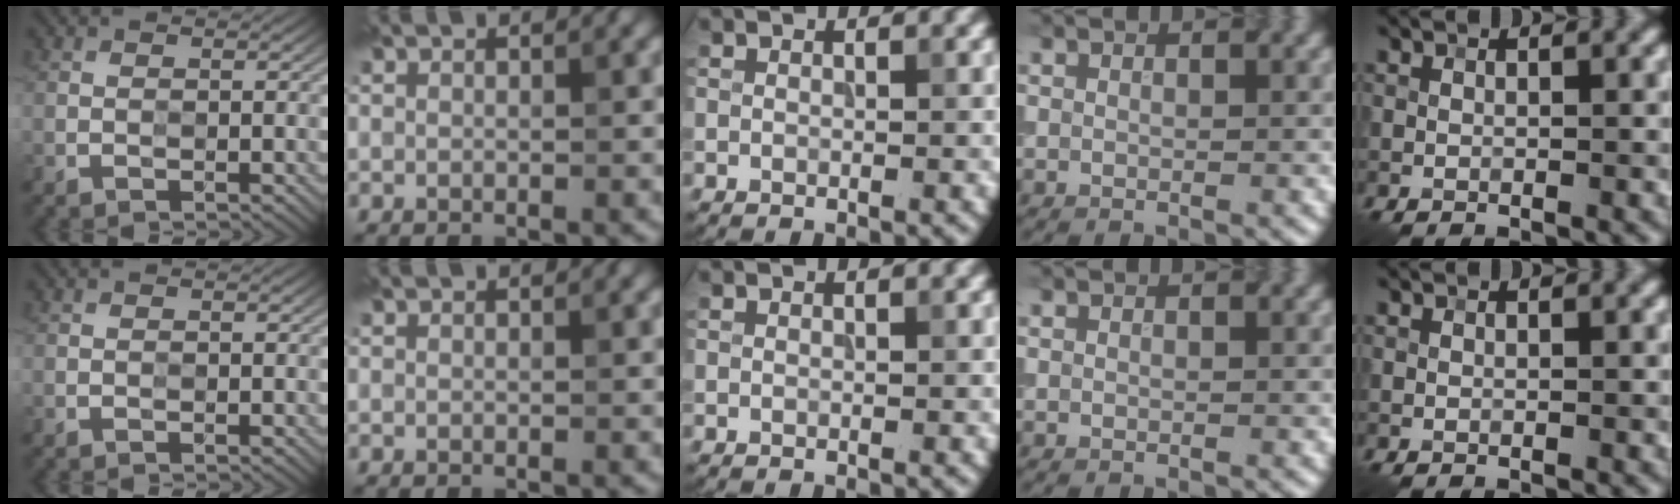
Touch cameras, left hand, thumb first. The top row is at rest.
{}